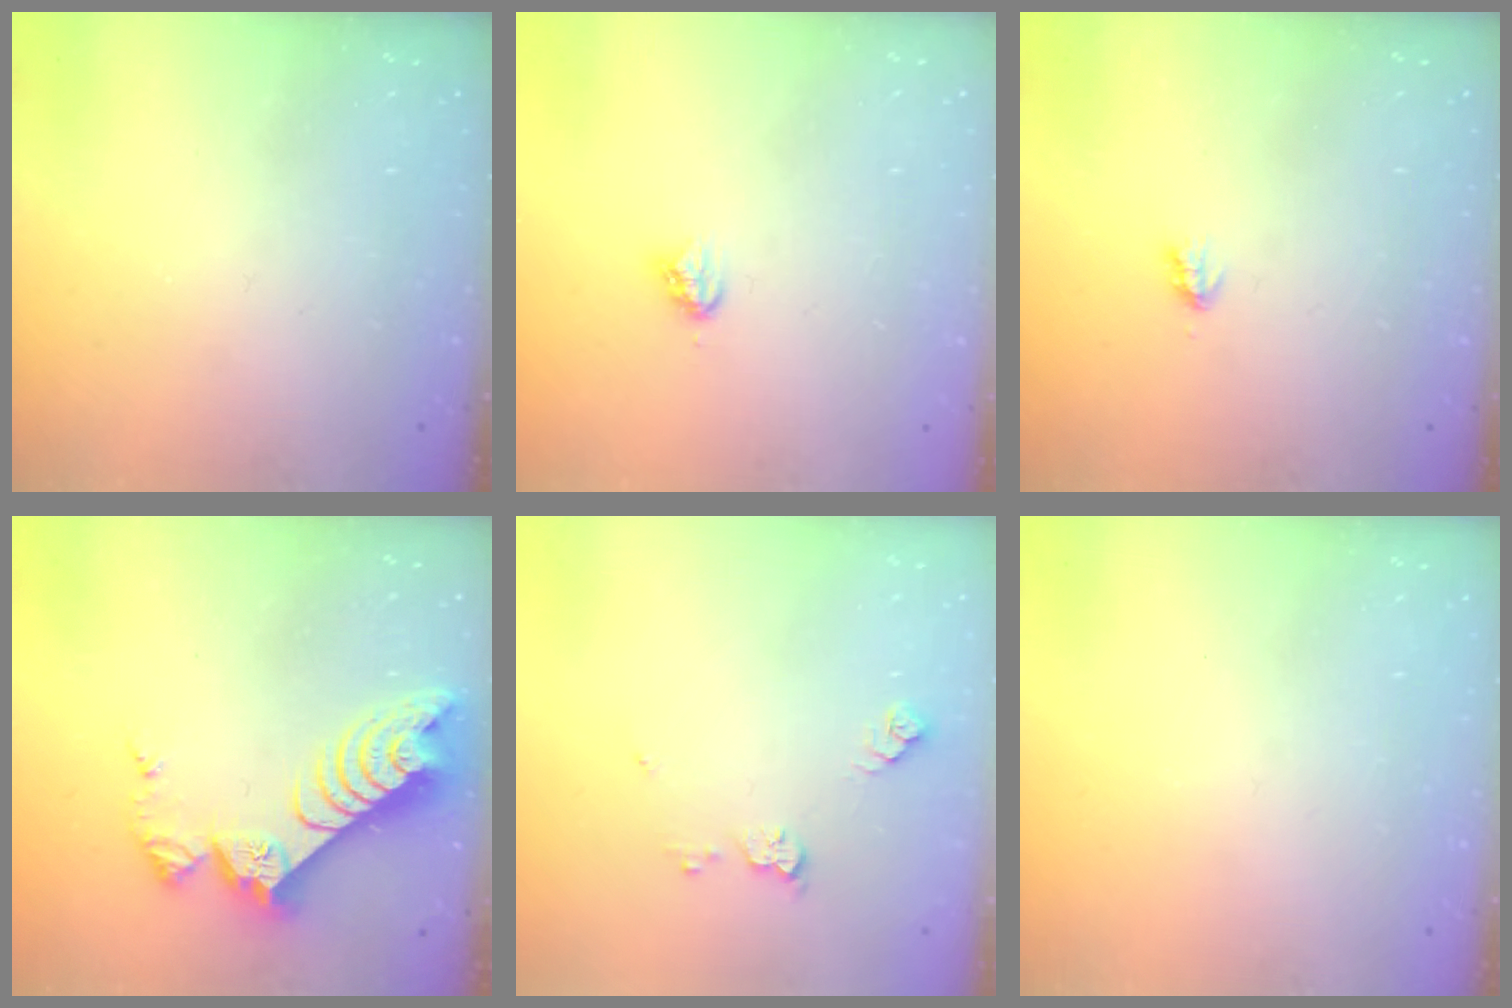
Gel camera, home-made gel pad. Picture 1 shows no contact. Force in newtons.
{"total": 3.9, "press": 3.9, "slide": 0.4}
{"total": 1.9, "press": 1.8, "slide": 0.4}
{"total": 11.0, "press": 11.0, "slide": 1.0}
{"total": 6.8, "press": 6.8, "slide": 0.5}
{"total": 0.0}